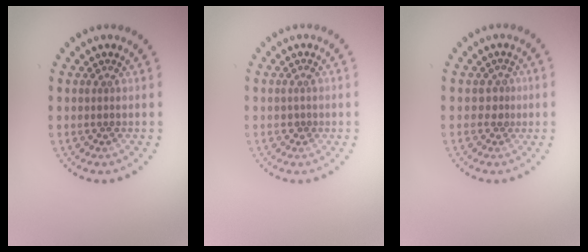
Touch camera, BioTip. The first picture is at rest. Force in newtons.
{"total": 0.6, "press": 0.6, "slide": 0.3}
{"total": 1.2, "press": 0.7, "slide": 1.0}